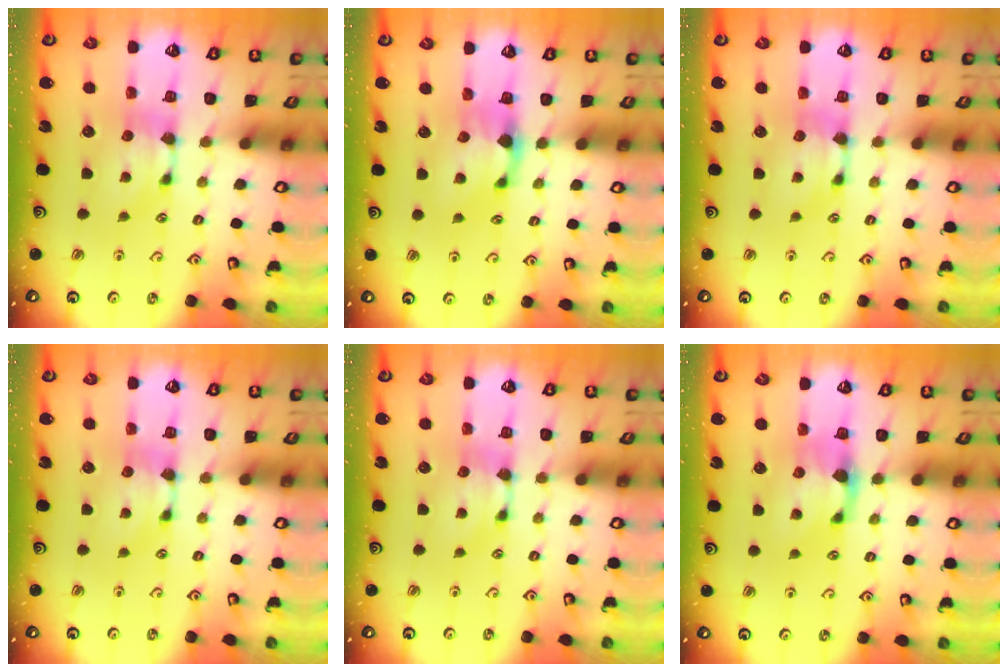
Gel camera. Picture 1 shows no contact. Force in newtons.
{"total": 1.7, "press": 0.9, "slide": 1.4}
{"total": 0.0}
{"total": 0.0}
{"total": 0.0}
{"total": 1.4, "press": 0.9, "slide": 1.0}